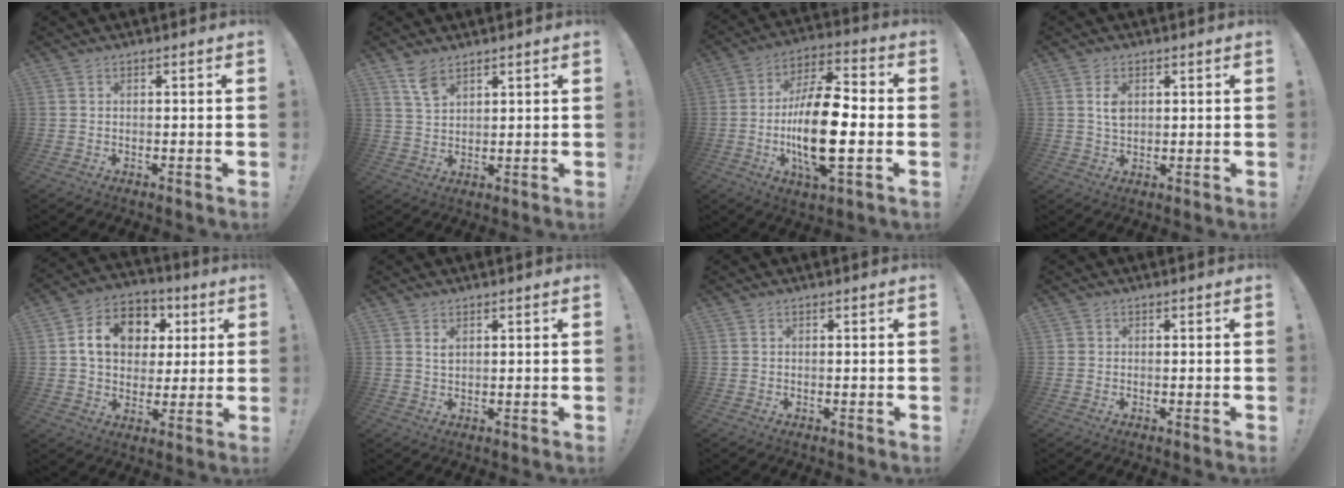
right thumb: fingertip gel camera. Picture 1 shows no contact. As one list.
[{"total": 5.6, "force": [3.9, 2.5, 3.2], "torque": [-0.047, -0.022, 0.070]}, {"total": 19.4, "force": [-3.1, 7.4, 17.7], "torque": [-0.329, 0.002, -0.054]}, {"total": 4.1, "force": [1.1, 2.7, 2.9], "torque": [-0.036, -0.005, 0.015]}, {"total": 13.7, "force": [3.9, 11.0, 7.1], "torque": [-0.103, -0.005, 0.079]}, {"total": 1.5, "force": [0.9, 0.8, 0.9], "torque": [-0.004, -0.008, 0.014]}, {"total": 0.0}, {"total": 0.8, "force": [0.1, 0.8, 0.1], "torque": [-0.003, 0.003, 0.002]}]